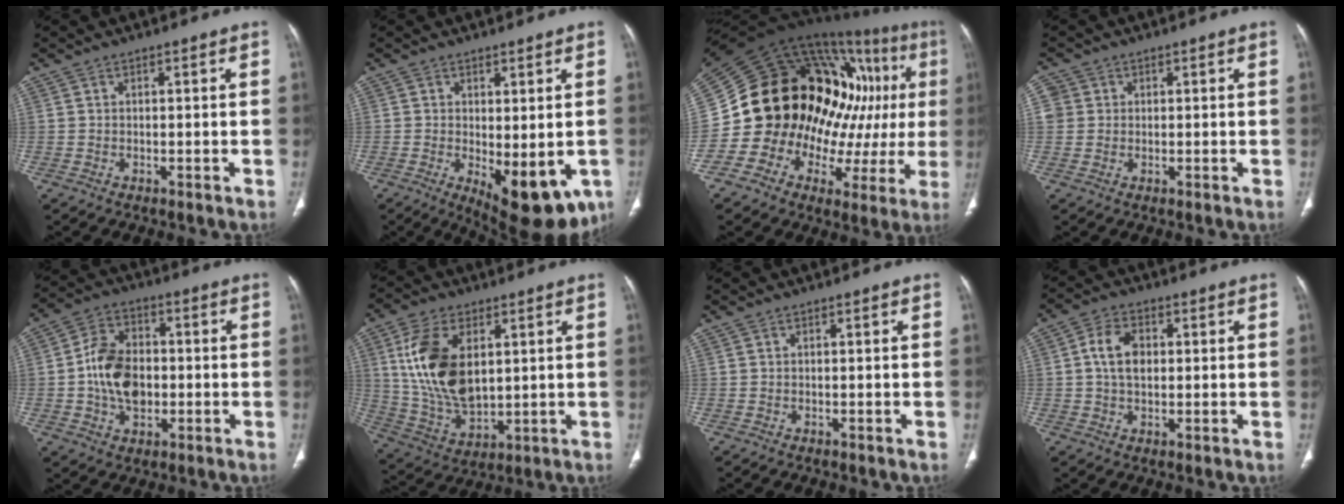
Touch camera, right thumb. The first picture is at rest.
{"total": 12.1, "force": [-3.7, 5.2, 10.2], "torque": [-0.119, -0.017, -0.037]}
{"total": 30.3, "force": [3.4, 18.2, 24.0], "torque": [-0.323, 0.058, 0.062]}
{"total": 3.0, "force": [0.6, 2.9, 0.4], "torque": [0.009, 0.003, 0.013]}
{"total": 11.5, "force": [-1.0, 8.2, 8.1], "torque": [-0.122, 0.018, -0.022]}
{"total": 16.5, "force": [4.1, 9.6, 12.8], "torque": [-0.236, -0.016, 0.090]}
{"total": 0.0}
{"total": 6.5, "force": [1.0, 4.3, 4.9], "torque": [-0.084, 0.009, 0.015]}